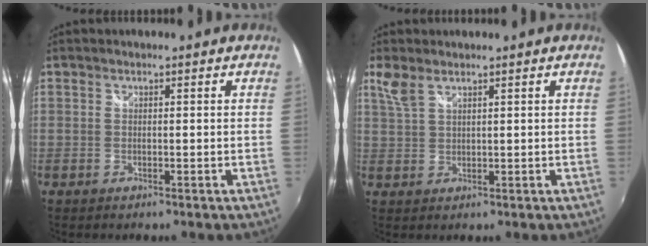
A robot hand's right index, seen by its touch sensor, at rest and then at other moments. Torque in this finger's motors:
{"motor_torque": [0.01, 0.01, 0.04, 0.04]}